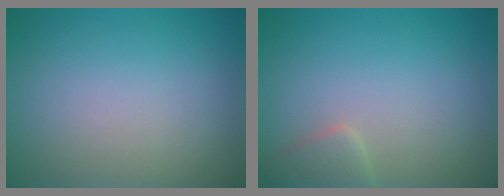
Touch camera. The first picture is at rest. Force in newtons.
{"total": 1.8, "press": 1.8, "slide": 0.1}